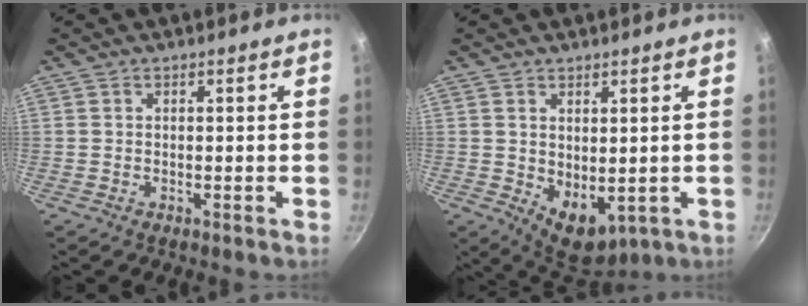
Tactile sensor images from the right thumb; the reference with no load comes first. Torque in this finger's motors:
{"motor_torque": [-0.38, 0.78, -0.03, 0.10, 0.25]}